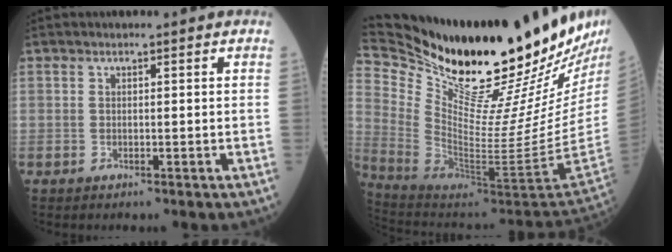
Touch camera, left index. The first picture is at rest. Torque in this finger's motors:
{"motor_torque": [1.00, -1.14, 0.05, -0.01]}